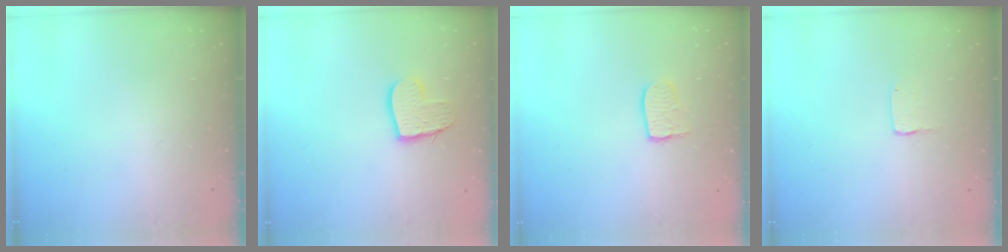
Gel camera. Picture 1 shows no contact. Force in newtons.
{"total": 10.7, "press": 10.6, "slide": 0.8}
{"total": 6.1, "press": 6.1, "slide": 0.5}
{"total": 2.0, "press": 2.0, "slide": 0.2}